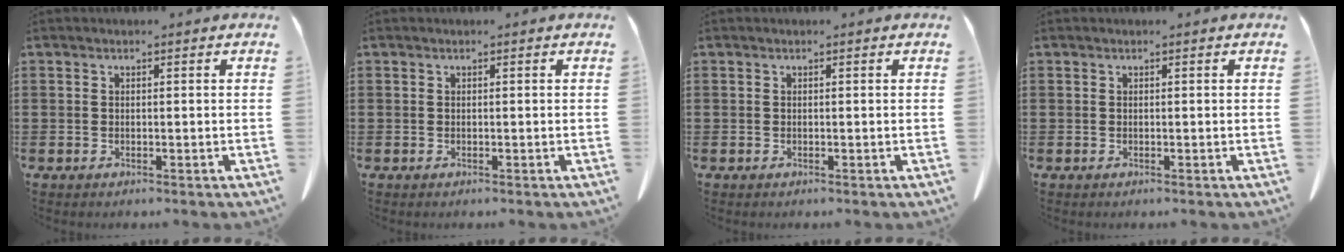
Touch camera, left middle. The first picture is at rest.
{"total": 0.0}
{"total": 0.0}
{"total": 0.0}